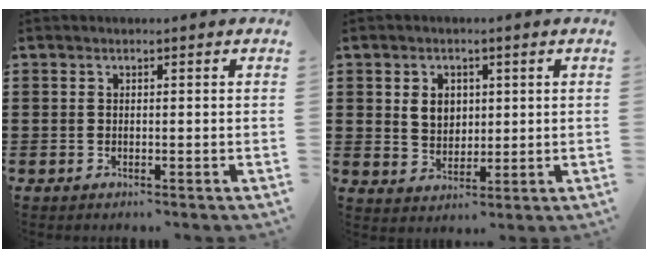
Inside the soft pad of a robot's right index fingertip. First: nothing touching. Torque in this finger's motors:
{"motor_torque": [0.53, -0.35, 0.18, 0.06]}